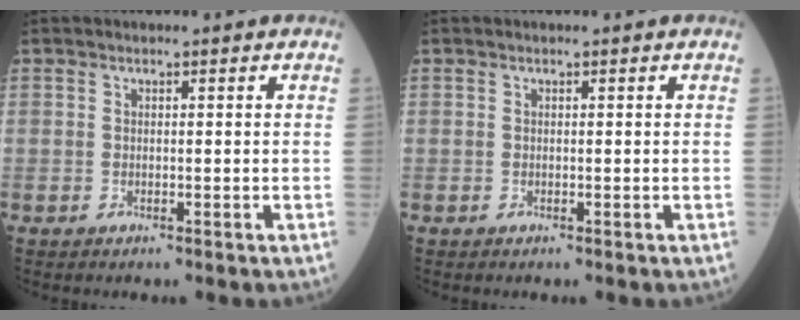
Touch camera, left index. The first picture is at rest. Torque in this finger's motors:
{"motor_torque": [-0.10, 0.10, 0.01, 0.00]}